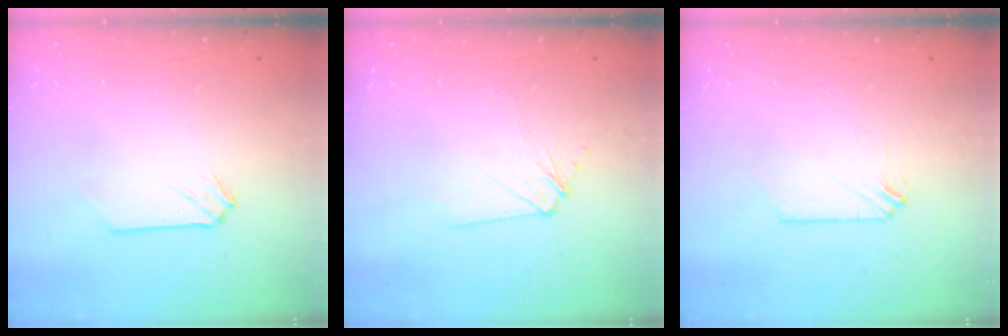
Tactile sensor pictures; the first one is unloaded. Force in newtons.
{"total": 4.2, "press": 4.2, "slide": 0.5}
{"total": 0.0}